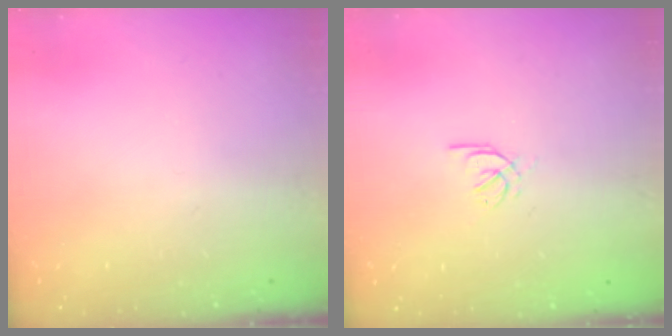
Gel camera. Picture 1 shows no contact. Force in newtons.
{"total": 2.6, "press": 2.5, "slide": 0.6}